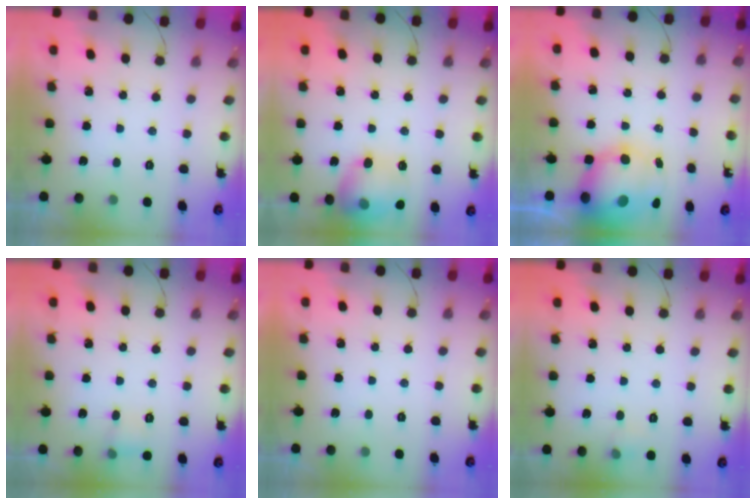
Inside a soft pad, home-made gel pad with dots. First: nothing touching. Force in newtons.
{"total": 15.7, "press": 15.7, "slide": 1.3}
{"total": 12.3, "press": 11.9, "slide": 3.2}
{"total": 5.8, "press": 5.5, "slide": 1.7}
{"total": 0.0}
{"total": 4.2, "press": 4.0, "slide": 1.3}